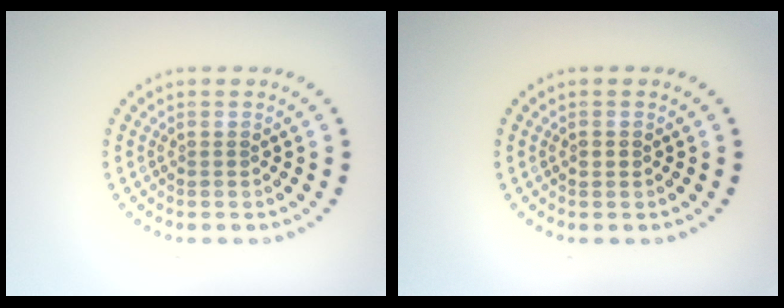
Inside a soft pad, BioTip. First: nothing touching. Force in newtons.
{"total": 1.0, "press": 1.0, "slide": 0.1}